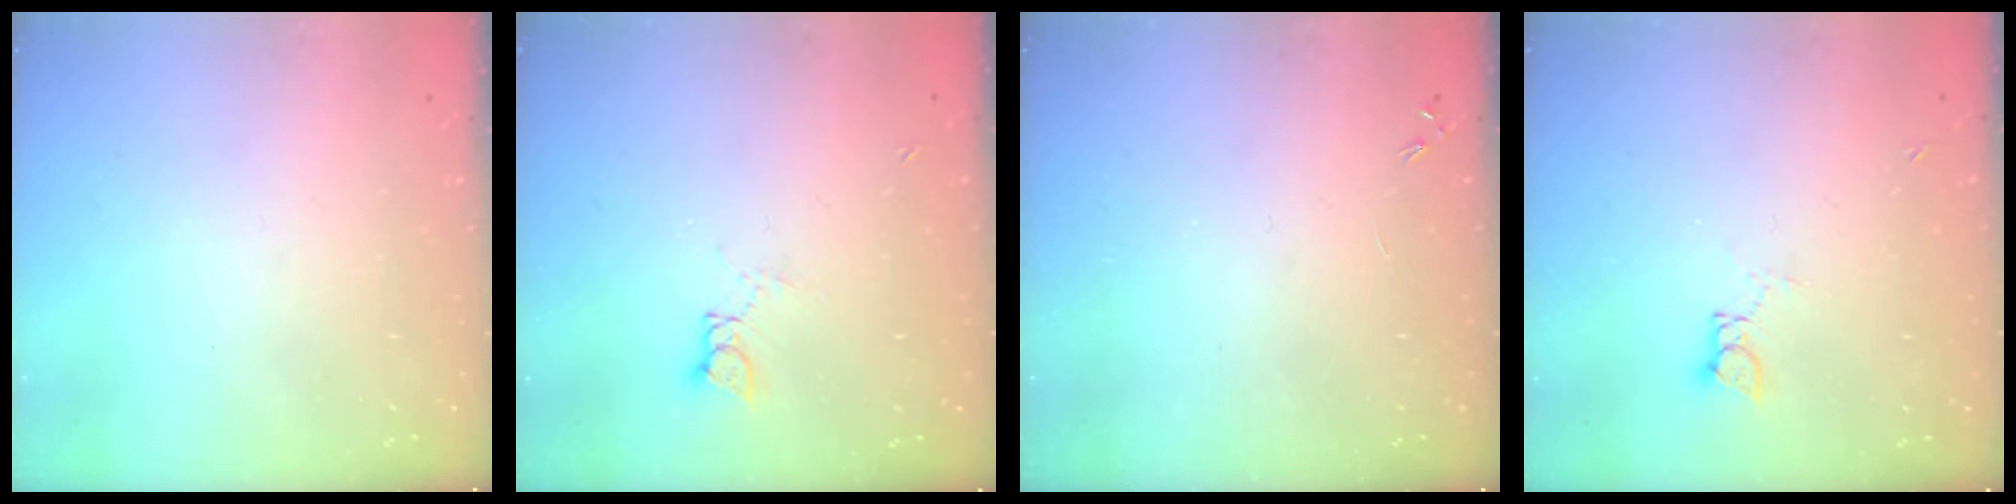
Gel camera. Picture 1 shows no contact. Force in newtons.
{"total": 3.1, "press": 3.1, "slide": 0.2}
{"total": 0.0}
{"total": 3.6, "press": 3.6, "slide": 0.4}